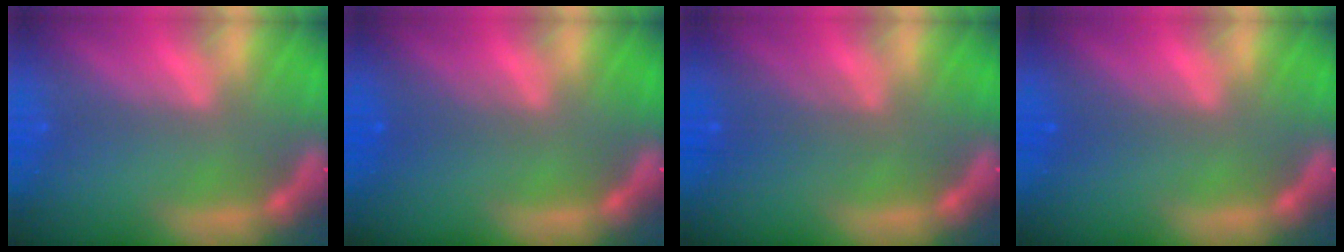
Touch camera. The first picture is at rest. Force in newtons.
{"total": 2.0}
{"total": 3.0}
{"total": 1.5}